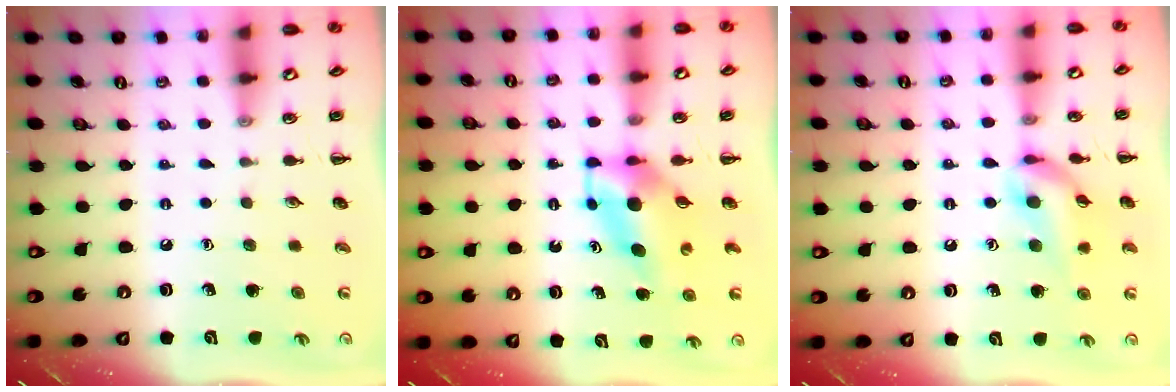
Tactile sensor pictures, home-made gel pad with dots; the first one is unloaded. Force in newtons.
{"total": 5.7, "press": 5.6, "slide": 1.1}
{"total": 13.2, "press": 13.0, "slide": 2.1}